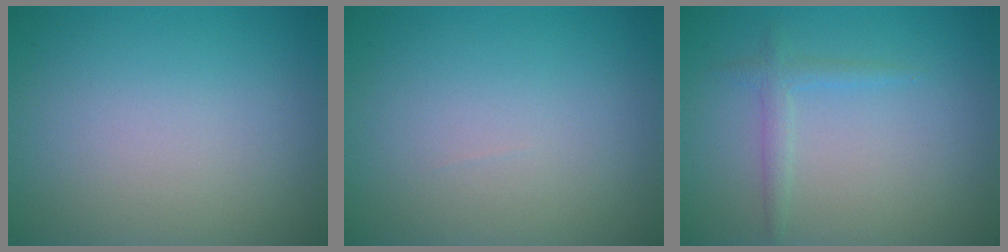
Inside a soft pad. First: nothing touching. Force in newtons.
{"total": 0.0}
{"total": 1.3, "press": 1.3, "slide": 0.0}